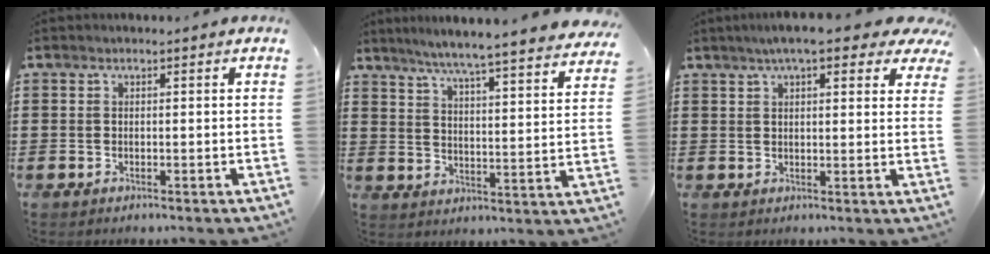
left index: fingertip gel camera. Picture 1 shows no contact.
{"total": 5.8, "force": [5.2, -0.9, 2.4], "torque": [-0.070, -0.042, 0.083]}
{"total": 6.9, "force": [4.9, 1.3, 4.6], "torque": [-0.086, -0.003, 0.084]}